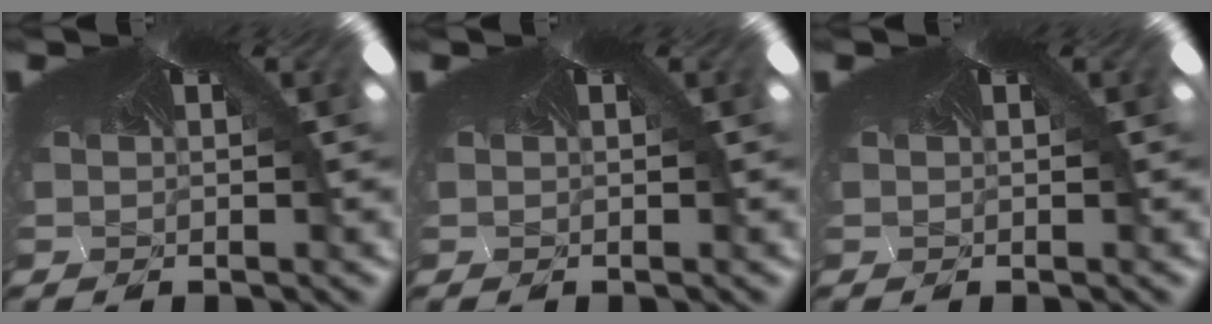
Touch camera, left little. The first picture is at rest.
{"total": 0.0}
{"total": 0.0}